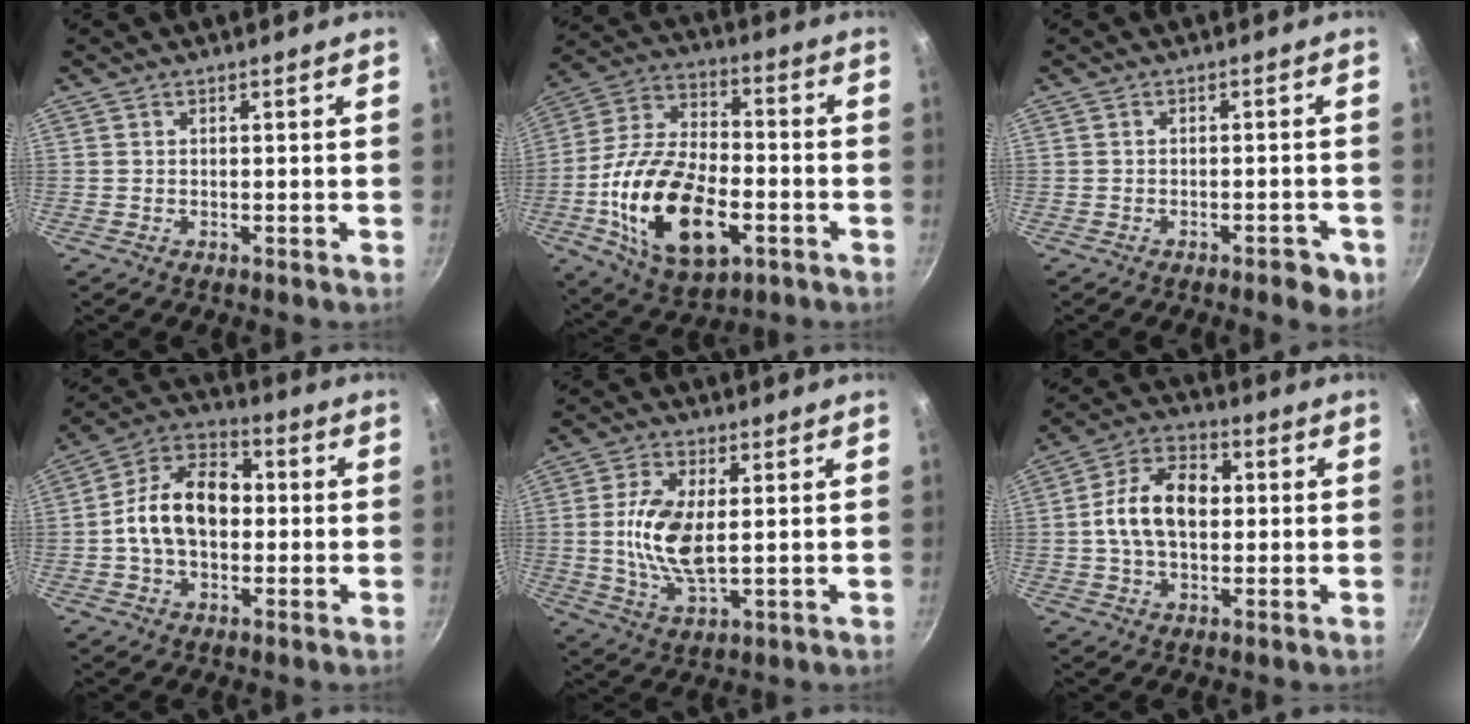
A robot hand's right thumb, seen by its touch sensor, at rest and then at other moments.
{"total": 22.8, "force": [-6.4, 12.5, 17.9], "torque": [-0.326, 0.026, -0.112]}
{"total": 4.4, "force": [-2.3, 1.8, 3.3], "torque": [-0.031, 0.017, -0.022]}
{"total": 14.0, "force": [-0.4, 9.5, 10.2], "torque": [-0.142, 0.035, -0.026]}
{"total": 10.6, "force": [0.9, 5.0, 9.4], "torque": [-0.185, -0.005, 0.018]}
{"total": 12.5, "force": [0.7, 8.2, 9.4], "torque": [-0.136, 0.024, -0.002]}